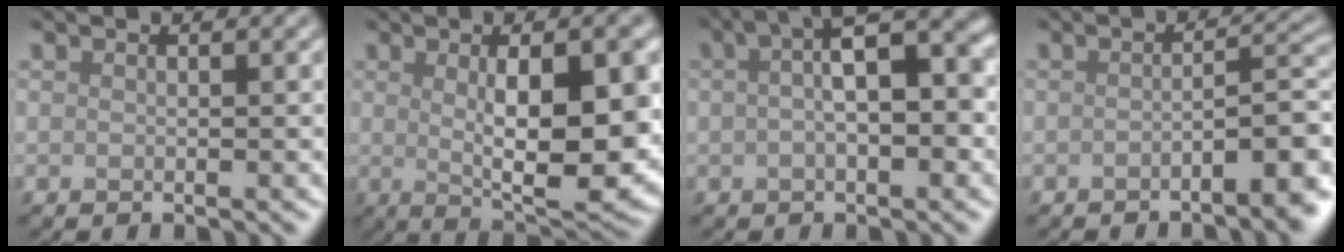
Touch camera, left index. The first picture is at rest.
{"total": 10.5, "force": [0.7, 3.1, 10.0], "torque": [-0.143, -0.009, 0.016]}
{"total": 7.9, "force": [1.5, 3.2, 7.1], "torque": [-0.102, 0.023, 0.018]}
{"total": 5.9, "force": [-2.5, 1.8, 5.1], "torque": [-0.053, 0.011, -0.037]}